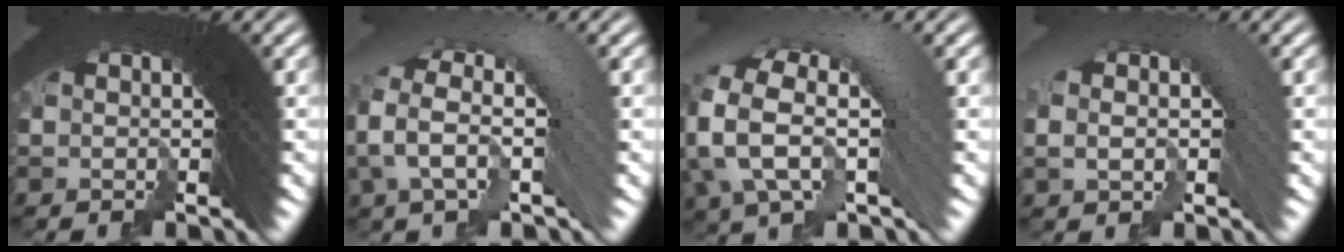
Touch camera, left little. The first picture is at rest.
{"total": 5.1, "force": [0.4, 3.0, 4.0], "torque": [-0.069, 0.024, -0.001]}
{"total": 7.7, "force": [0.8, 4.9, 5.9], "torque": [-0.115, 0.019, 0.006]}
{"total": 2.0, "force": [0.2, 0.9, 1.7], "torque": [-0.008, 0.018, 0.001]}